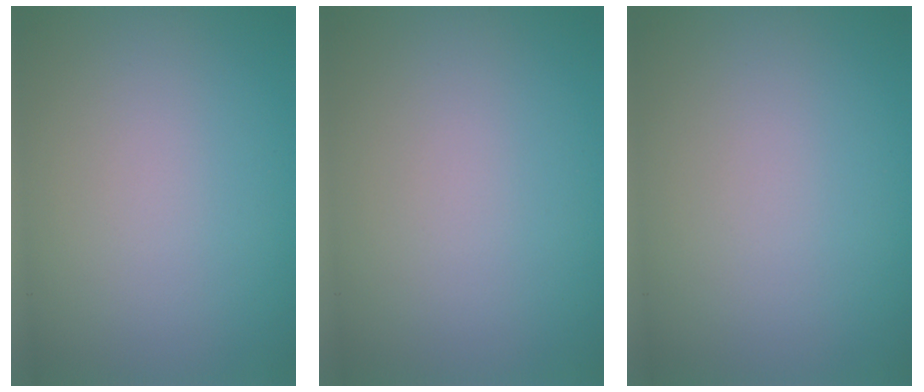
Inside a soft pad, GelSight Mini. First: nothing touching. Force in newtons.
{"total": 0.0}
{"total": 0.0}